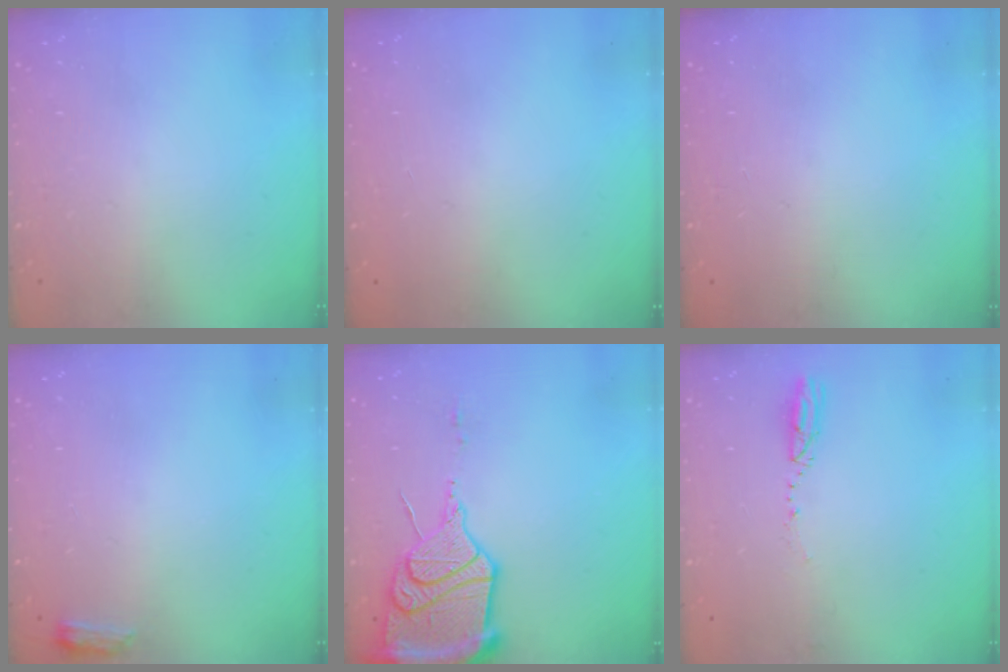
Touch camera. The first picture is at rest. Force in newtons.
{"total": 0.0}
{"total": 0.0}
{"total": 3.4, "press": 3.4, "slide": 0.5}
{"total": 17.6, "press": 17.4, "slide": 2.2}
{"total": 3.4, "press": 3.2, "slide": 1.2}